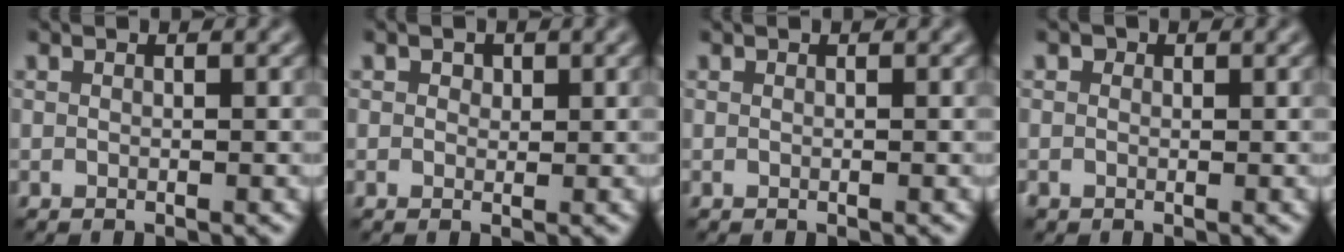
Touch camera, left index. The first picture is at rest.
{"total": 1.0, "force": [0.5, 0.7, 0.4], "torque": [-0.006, -0.002, 0.004]}
{"total": 0.0}
{"total": 1.2, "force": [0.2, 1.2, 0.2], "torque": [0.003, 0.000, -0.002]}